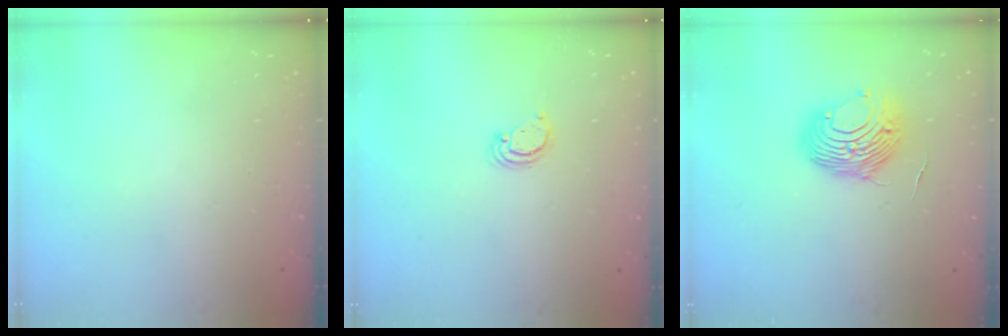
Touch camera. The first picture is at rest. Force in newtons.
{"total": 2.6, "press": 2.6, "slide": 0.2}
{"total": 13.4, "press": 13.4, "slide": 0.8}